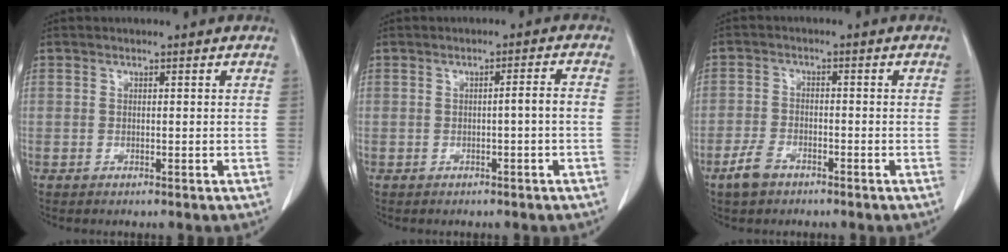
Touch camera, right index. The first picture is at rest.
{"total": 2.1, "force": [-0.6, -0.3, 2.0], "torque": [-0.028, 0.003, -0.009]}
{"total": 4.0, "force": [-2.8, 2.0, 2.0], "torque": [-0.049, -0.001, -0.047]}